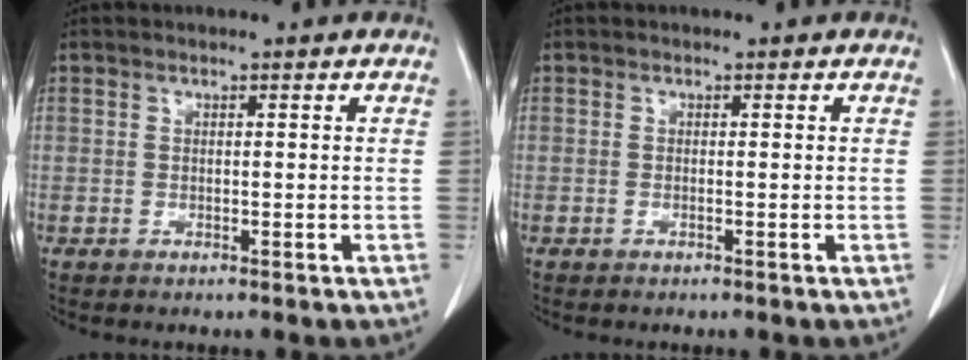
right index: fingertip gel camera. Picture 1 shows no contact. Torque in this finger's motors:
{"motor_torque": [-0.07, 0.05, -0.02, -0.01]}